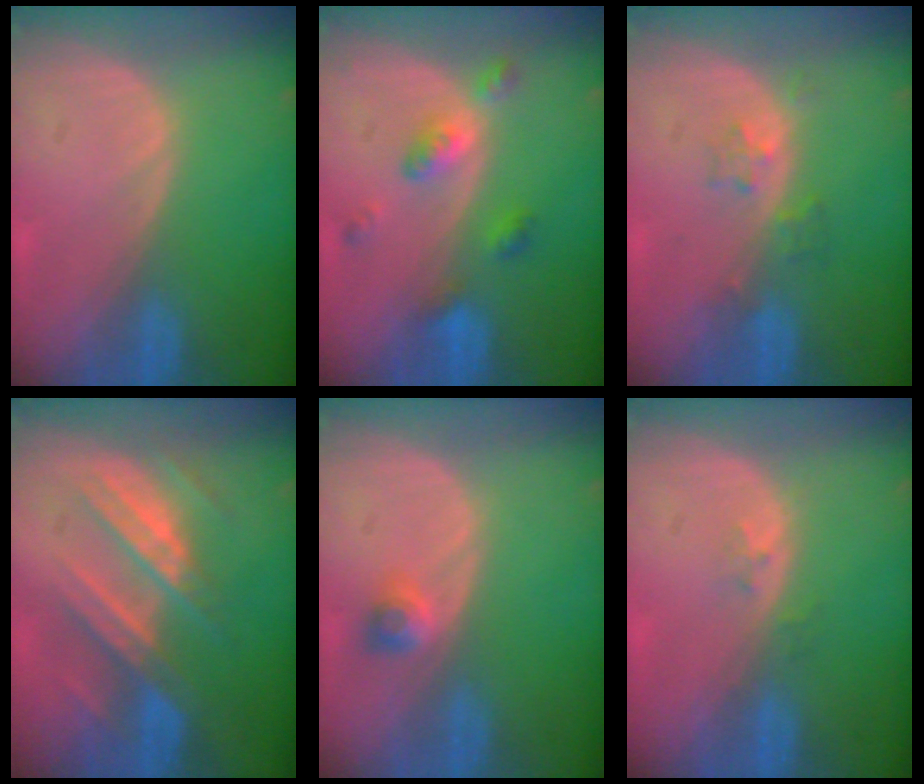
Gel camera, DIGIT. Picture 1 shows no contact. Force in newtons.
{"total": 5.2, "press": 4.7, "slide": 2.2}
{"total": 2.6, "press": 2.6, "slide": 0.2}
{"total": 7.7, "press": 7.6, "slide": 0.8}
{"total": 2.4, "press": 2.0, "slide": 1.3}
{"total": 1.6, "press": 1.2, "slide": 1.0}